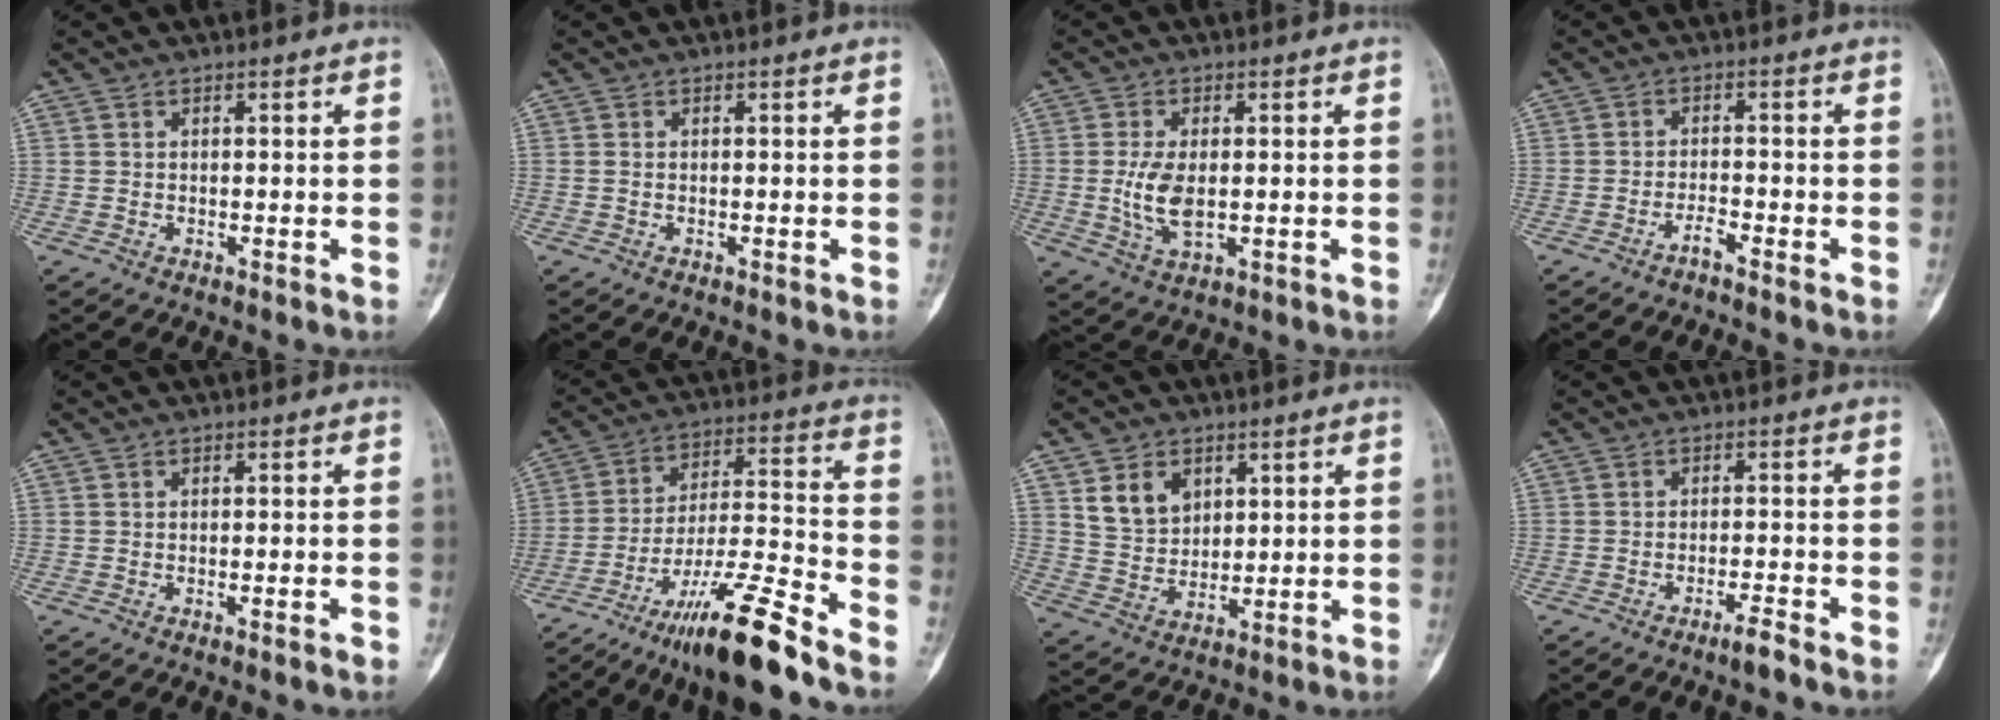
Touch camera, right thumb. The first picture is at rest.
{"total": 0.0}
{"total": 6.7, "force": [-0.2, 3.3, 5.8], "torque": [-0.120, -0.009, 0.000]}
{"total": 2.2, "force": [-1.9, 0.1, 1.2], "torque": [-0.030, 0.013, -0.037]}
{"total": 1.3, "force": [-0.7, 0.1, 1.1], "torque": [-0.023, 0.000, -0.010]}
{"total": 16.6, "force": [-12.4, 1.2, 11.0], "torque": [-0.205, 0.071, -0.211]}
{"total": 7.7, "force": [3.4, 5.7, 3.9], "torque": [-0.047, -0.020, 0.071]}
{"total": 2.8, "force": [-2.2, -0.1, 1.8], "torque": [-0.039, 0.011, -0.041]}